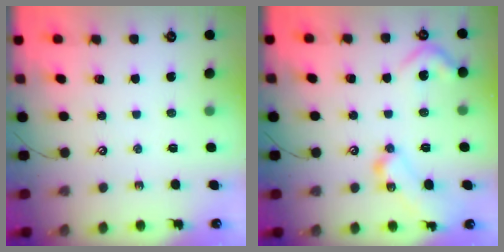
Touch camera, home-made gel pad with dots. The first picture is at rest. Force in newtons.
{"total": 16.1, "press": 16.1, "slide": 0.4}